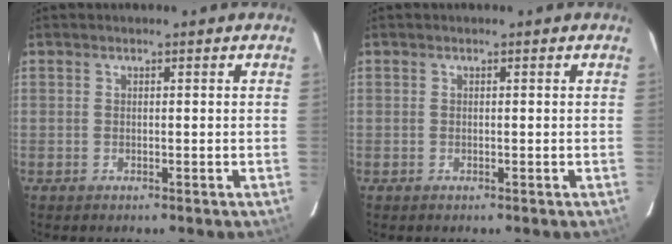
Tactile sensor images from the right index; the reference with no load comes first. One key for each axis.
{"total": 0.0}